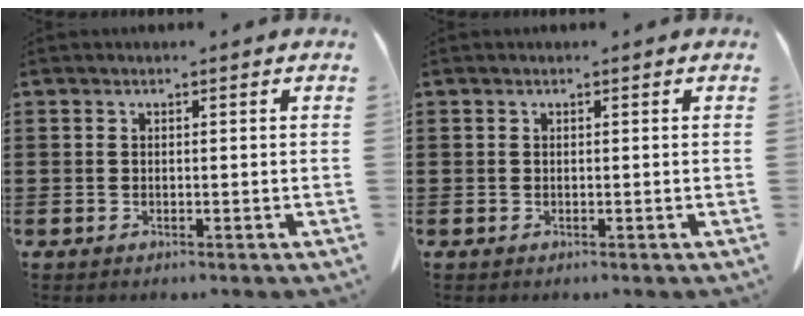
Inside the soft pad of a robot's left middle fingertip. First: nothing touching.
{"total": 0.0}